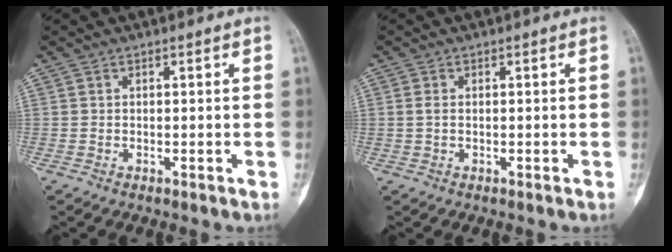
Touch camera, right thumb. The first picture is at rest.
{"total": 1.4, "force": [0.2, 0.9, 1.1], "torque": [-0.025, 0.001, 0.004]}